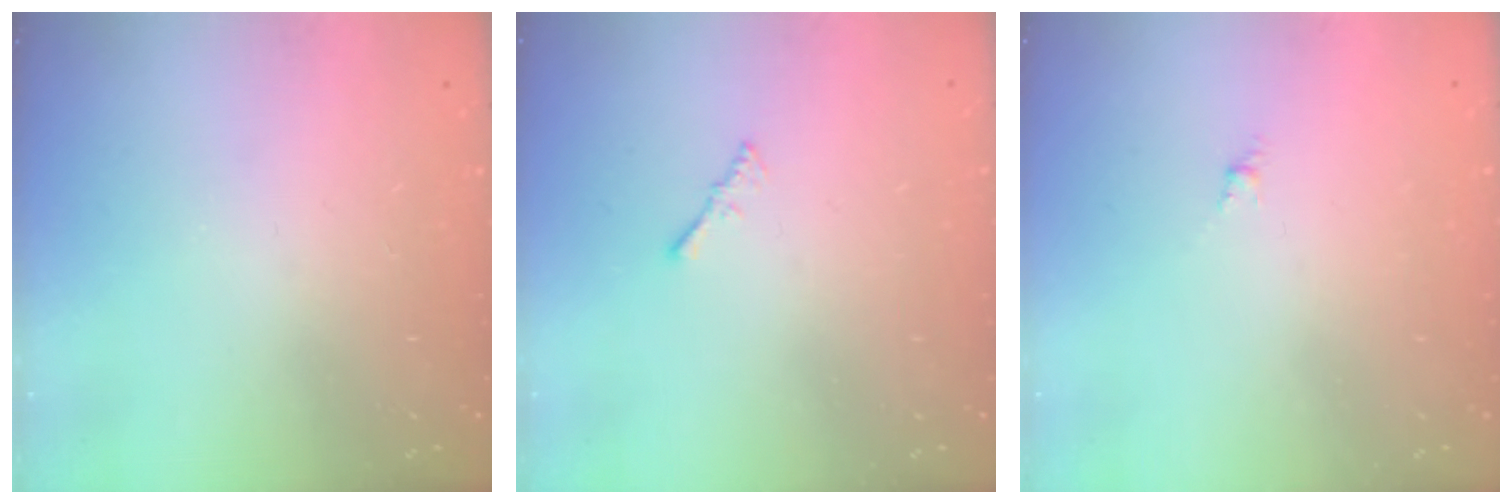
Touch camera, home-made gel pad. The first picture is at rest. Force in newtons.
{"total": 0.7, "press": 0.6, "slide": 0.3}
{"total": 1.1, "press": 1.0, "slide": 0.5}